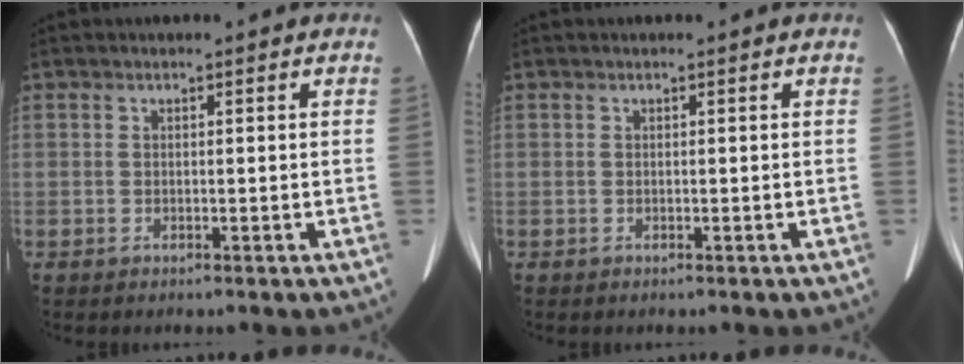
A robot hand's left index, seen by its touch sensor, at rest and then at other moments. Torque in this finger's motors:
{"motor_torque": [0.00, 0.00, 0.02, -0.01]}